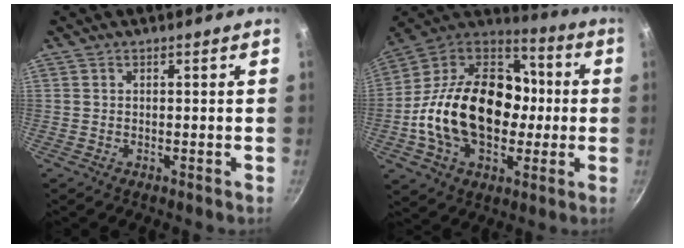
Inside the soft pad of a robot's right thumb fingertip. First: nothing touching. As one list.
[{"total": 27.3, "force": [-2.1, 18.9, 19.6], "torque": [-0.308, 0.050, -0.041]}]